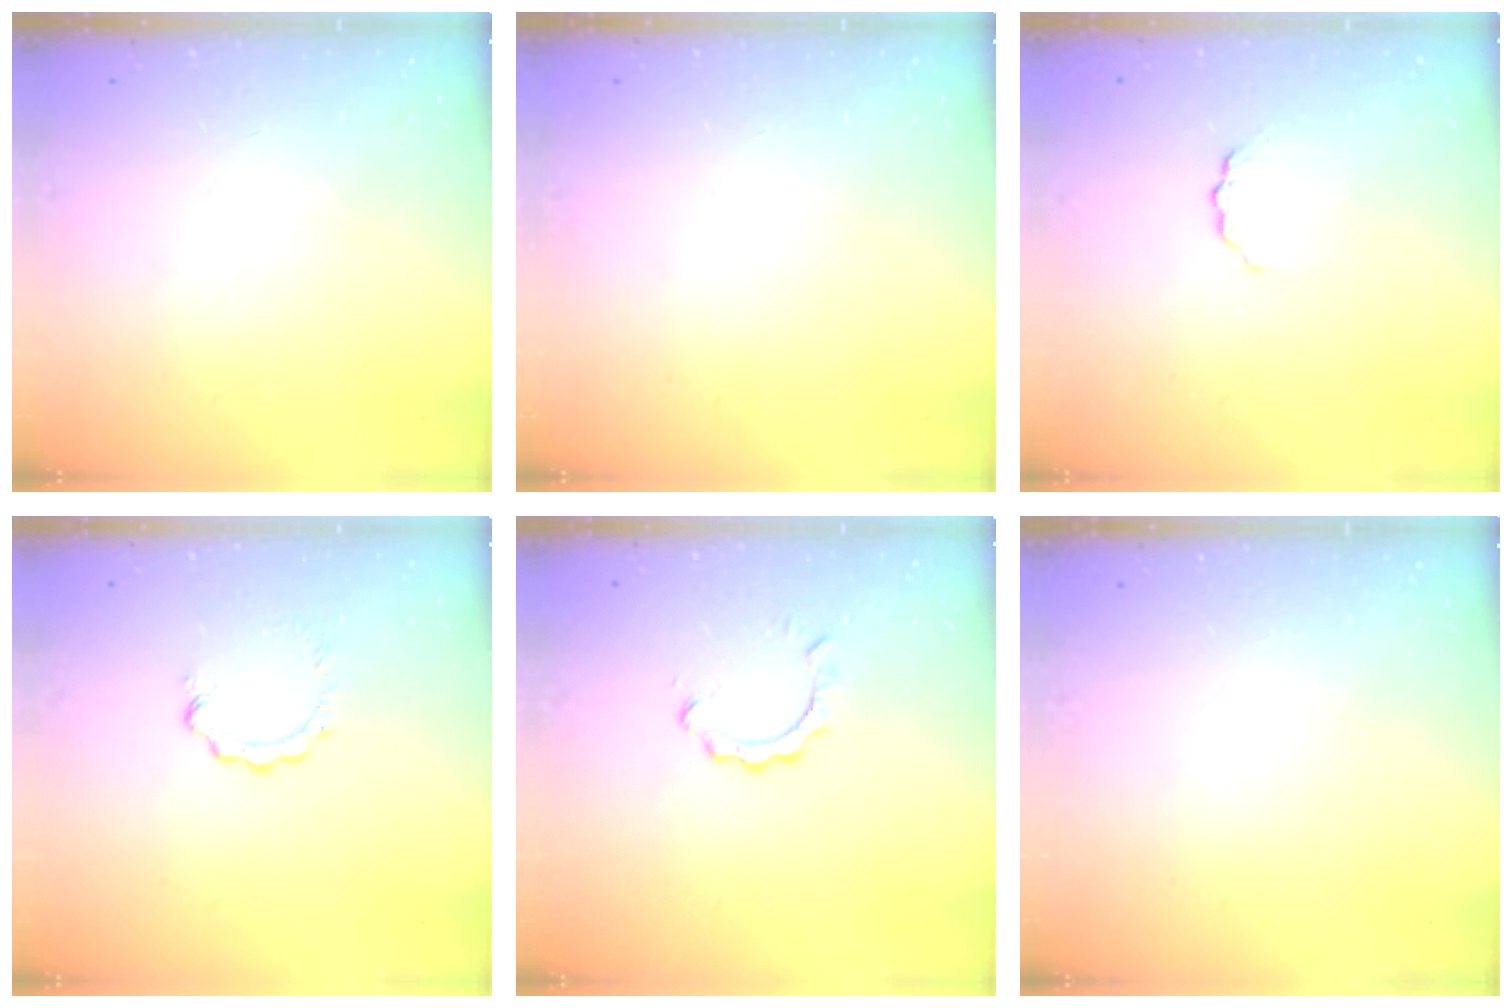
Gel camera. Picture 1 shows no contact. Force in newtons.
{"total": 0.0}
{"total": 3.7, "press": 3.7, "slide": 0.3}
{"total": 2.8, "press": 2.8, "slide": 0.4}
{"total": 2.8, "press": 2.8, "slide": 0.3}
{"total": 0.0}